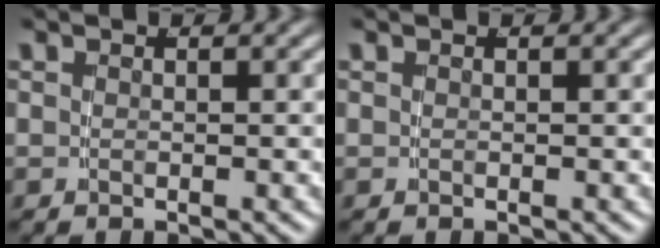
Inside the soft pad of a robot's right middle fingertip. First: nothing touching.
{"total": 0.0}